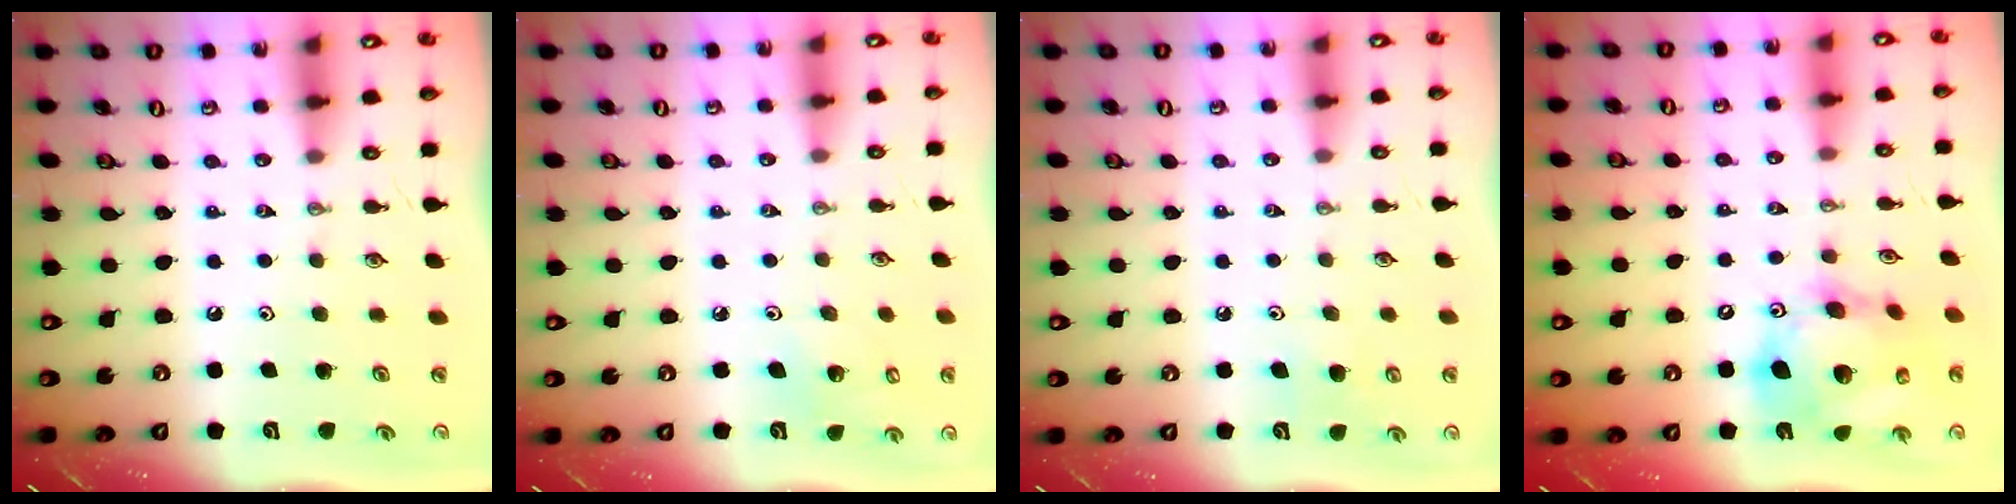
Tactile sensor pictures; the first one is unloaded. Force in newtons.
{"total": 4.9, "press": 4.5, "slide": 2.0}
{"total": 6.9, "press": 6.7, "slide": 1.6}
{"total": 17.9, "press": 17.8, "slide": 2.5}